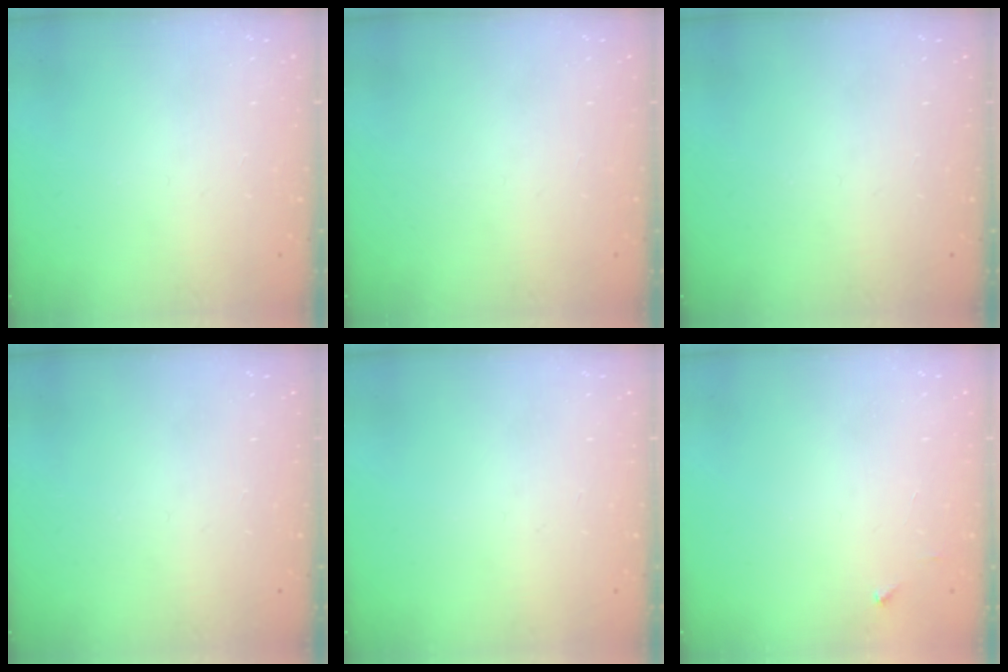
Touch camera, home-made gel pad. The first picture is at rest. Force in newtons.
{"total": 0.0}
{"total": 0.0}
{"total": 0.0}
{"total": 0.0}
{"total": 2.0, "press": 2.0, "slide": 0.2}